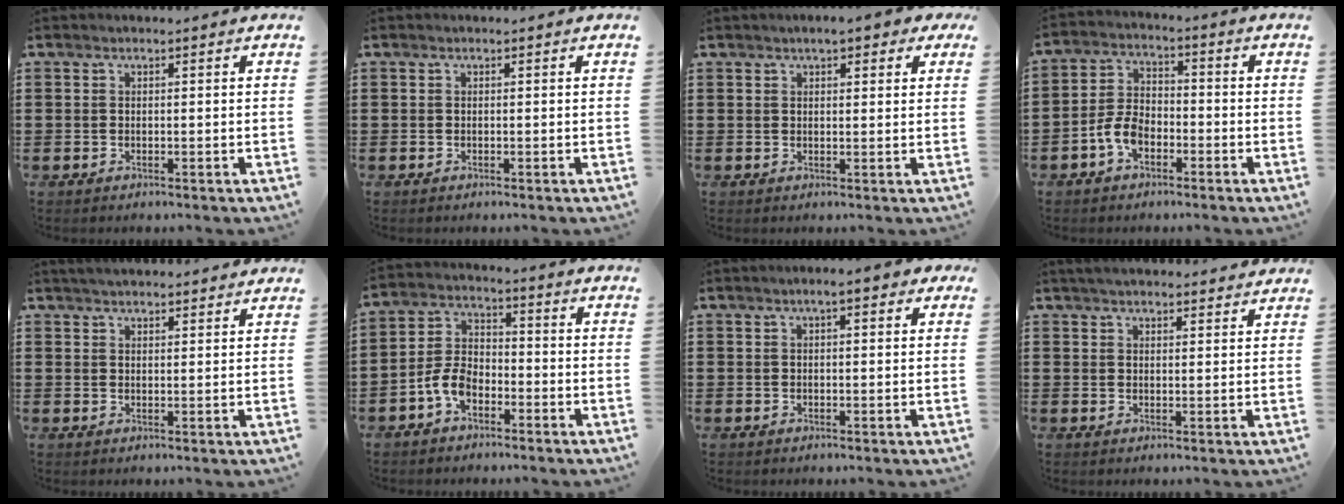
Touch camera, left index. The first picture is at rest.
{"total": 0.0}
{"total": 2.7, "force": [1.9, 0.7, 1.8], "torque": [-0.032, 0.005, 0.031]}
{"total": 5.5, "force": [-2.7, 3.1, 3.6], "torque": [-0.099, 0.002, -0.061]}
{"total": 2.5, "force": [2.5, 0.1, 0.4], "torque": [-0.013, -0.001, 0.047]}
{"total": 5.8, "force": [-3.1, 3.3, 3.5], "torque": [-0.097, 0.005, -0.068]}
{"total": 2.6, "force": [1.3, 0.5, 2.2], "torque": [-0.045, 0.005, 0.020]}
{"total": 3.0, "force": [2.9, 0.2, 0.7], "torque": [-0.020, -0.002, 0.055]}